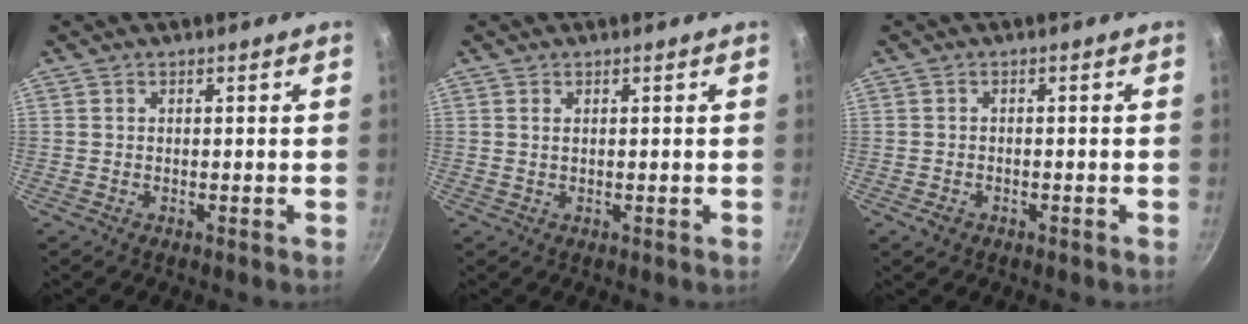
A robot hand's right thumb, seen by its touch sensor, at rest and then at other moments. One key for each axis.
{"total": 1.0, "fx": 0.4, "fy": 0.4, "fz": 0.8, "tx": -0.015, "ty": 0.000, "tz": 0.006}
{"total": 2.0, "fx": -1.1, "fy": 1.4, "fz": 1.0, "tx": -0.019, "ty": 0.008, "tz": -0.014}